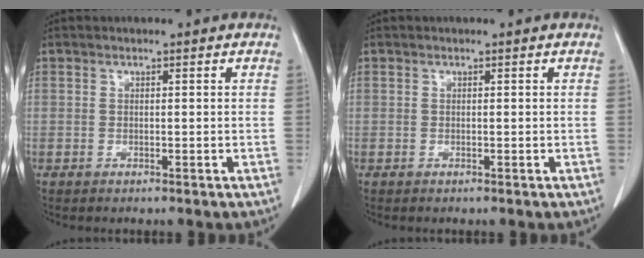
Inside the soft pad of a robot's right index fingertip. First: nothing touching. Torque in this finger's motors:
{"motor_torque": [0.00, 0.00, 0.00, 0.00]}